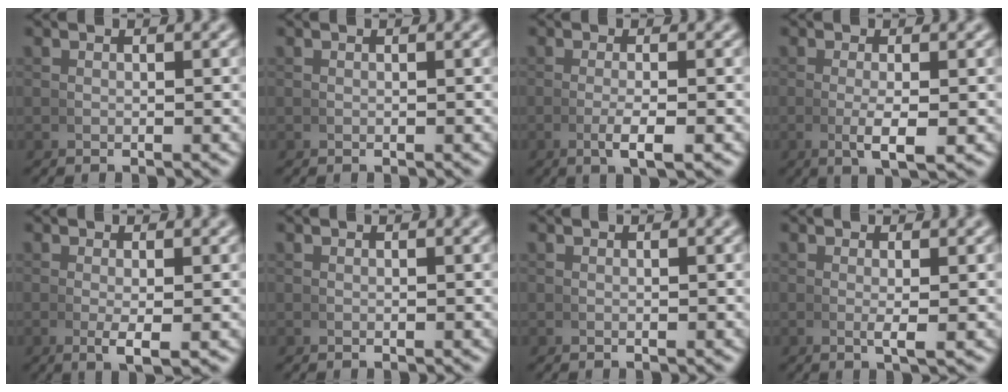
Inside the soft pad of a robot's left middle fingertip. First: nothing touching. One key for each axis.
{"total": 0.0}
{"total": 2.7, "fx": -1.1, "fy": 0.5, "fz": 2.4, "tx": -0.051, "ty": -0.007, "tz": -0.015}
{"total": 3.2, "fx": -0.7, "fy": 0.7, "fz": 3.0, "tx": -0.056, "ty": -0.010, "tz": -0.007}
{"total": 2.4, "fx": -0.5, "fy": 0.5, "fz": 2.3, "tx": -0.046, "ty": -0.010, "tz": -0.004}
{"total": 0.0}
{"total": 0.0}
{"total": 1.4, "fx": 0.0, "fy": 0.1, "fz": 1.4, "tx": -0.029, "ty": -0.006, "tz": 0.001}